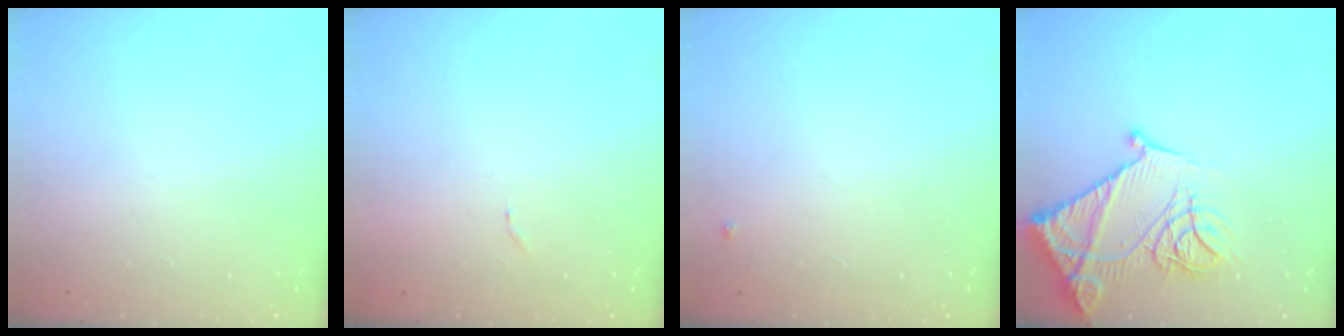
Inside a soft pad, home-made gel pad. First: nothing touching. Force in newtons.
{"total": 5.0, "press": 5.0, "slide": 0.3}
{"total": 3.0, "press": 3.0, "slide": 0.5}
{"total": 19.3, "press": 19.2, "slide": 2.1}